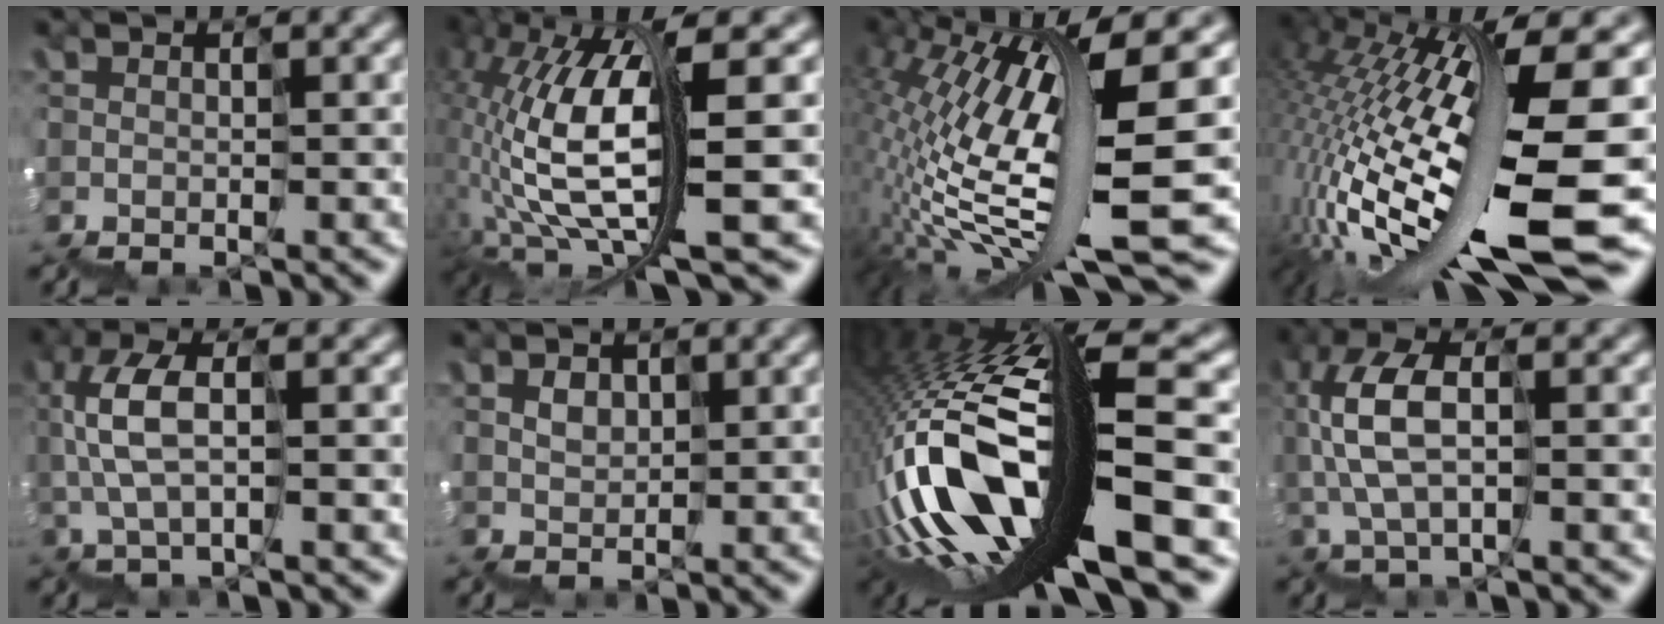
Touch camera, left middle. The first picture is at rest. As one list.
[{"total": 9.6, "force": [-0.2, 1.8, 9.4], "torque": [-0.204, 0.021, 0.009]}, {"total": 13.4, "force": [0.7, 2.3, 13.2], "torque": [-0.269, 0.011, 0.026]}, {"total": 15.4, "force": [-0.4, 2.4, 15.2], "torque": [-0.290, -0.008, 0.006]}, {"total": 3.2, "force": [1.3, 0.9, 2.8], "torque": [-0.087, 0.021, 0.024]}, {"total": 1.4, "force": [0.7, 0.3, -1.1], "torque": [0.003, 0.018, 0.016]}, {"total": 14.5, "force": [-2.4, 4.0, 13.8], "torque": [-0.280, 0.023, -0.037]}, {"total": 4.2, "force": [1.3, 1.5, 3.7], "torque": [-0.110, 0.026, 0.024]}]